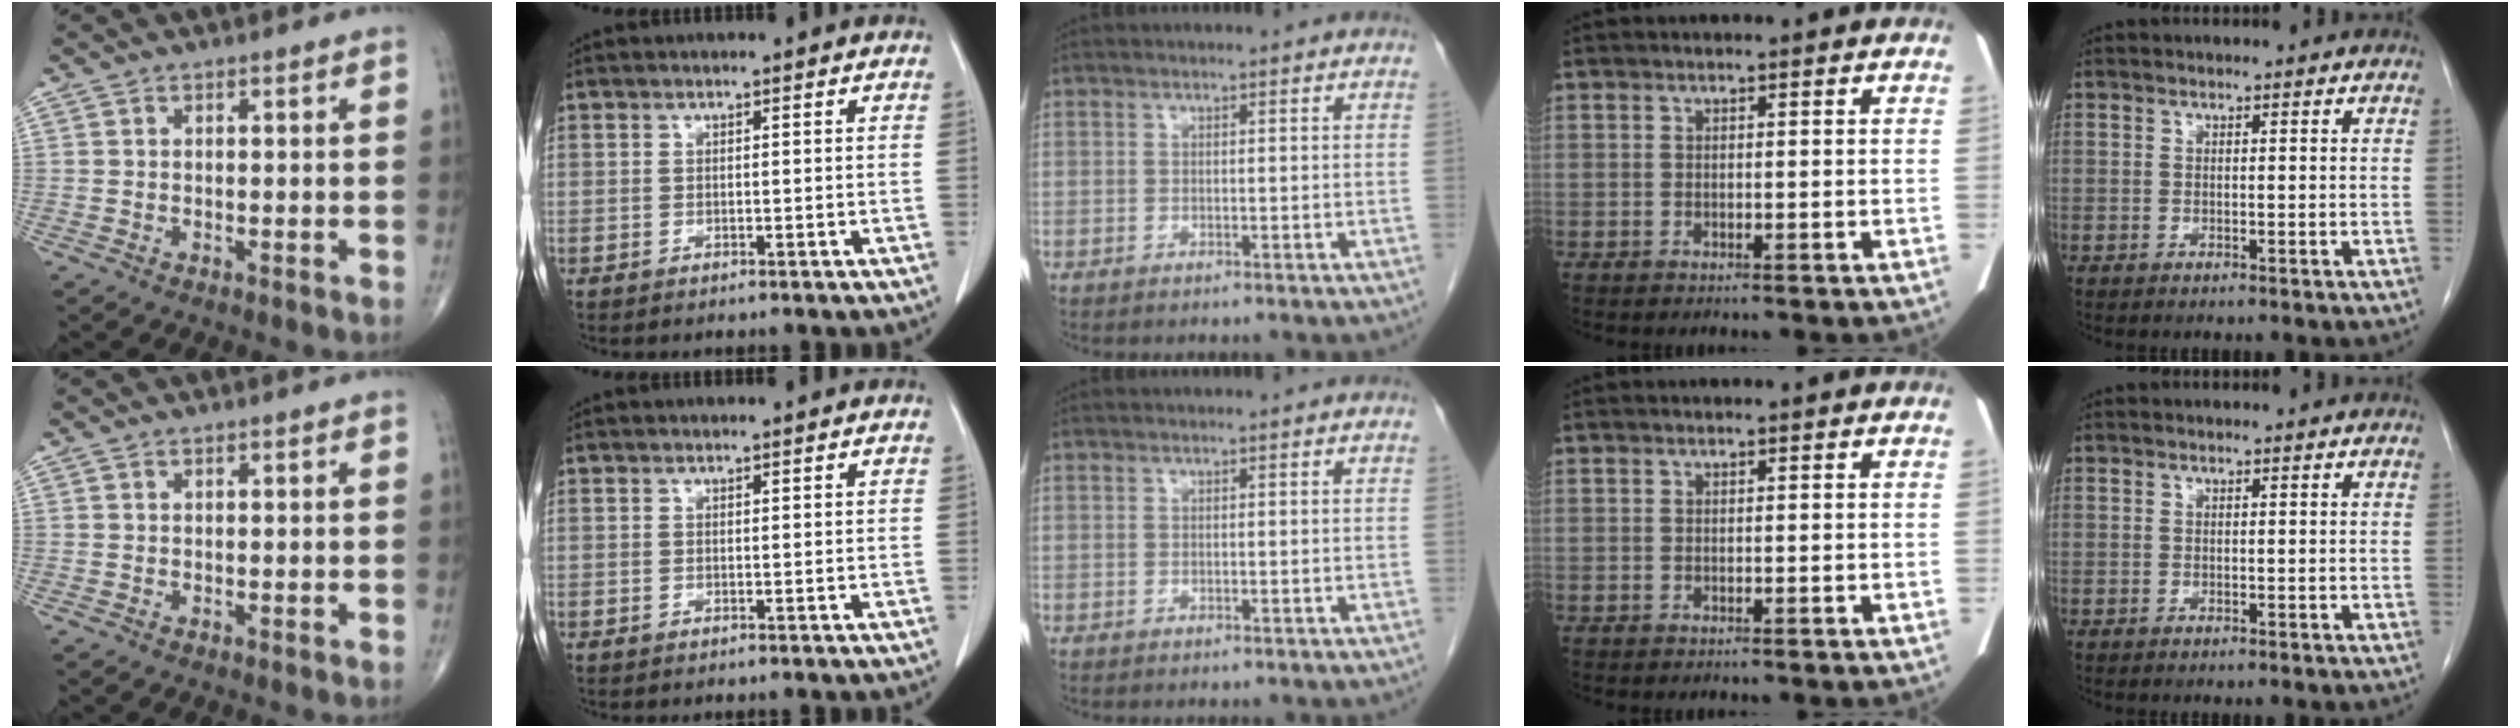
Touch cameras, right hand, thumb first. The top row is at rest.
{}